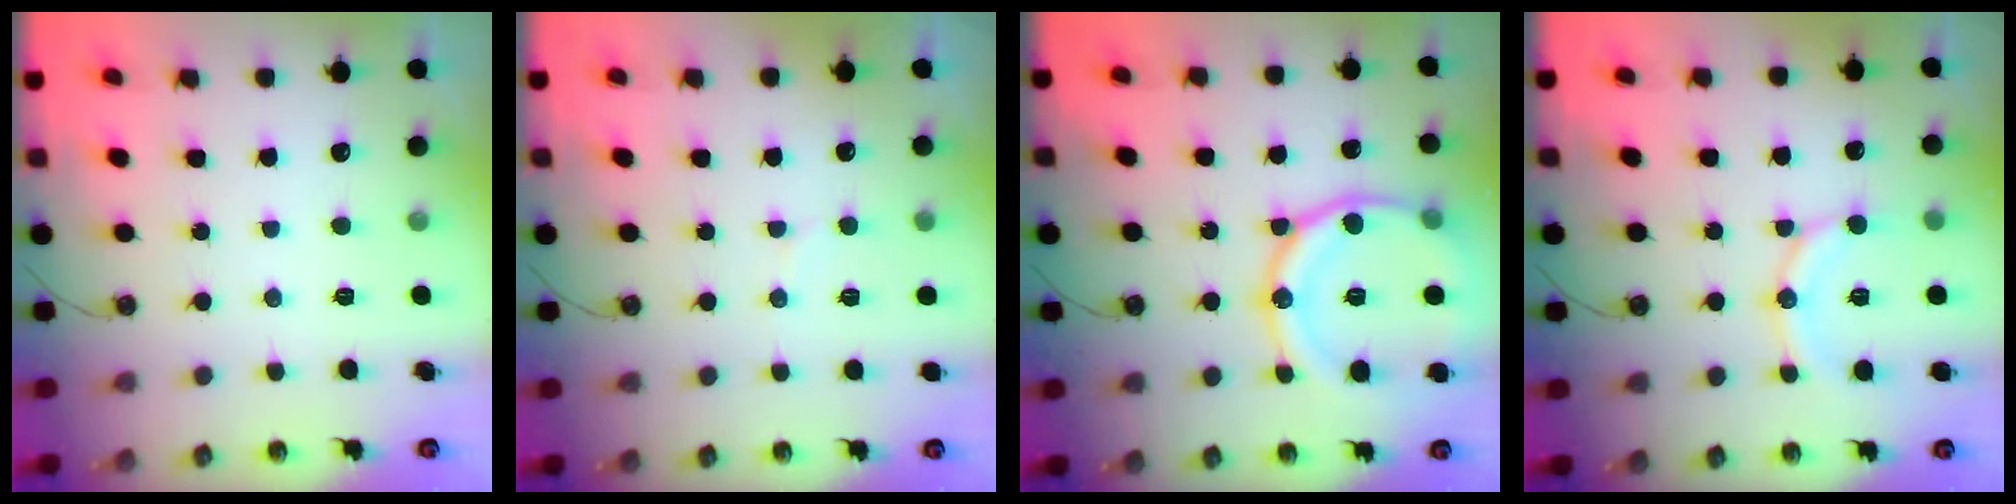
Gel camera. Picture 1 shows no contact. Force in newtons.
{"total": 4.0, "press": 3.9, "slide": 1.0}
{"total": 19.4, "press": 19.3, "slide": 2.2}
{"total": 12.3, "press": 12.0, "slide": 2.7}